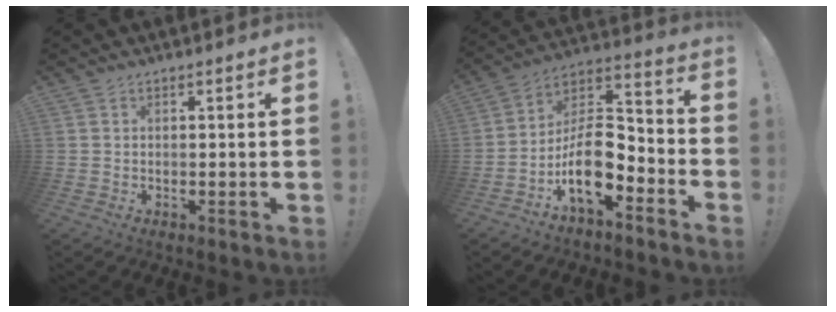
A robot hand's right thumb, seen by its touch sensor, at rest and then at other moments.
{"total": 14.8, "force": [-6.8, 7.6, 10.8], "torque": [-0.198, 0.031, -0.109]}